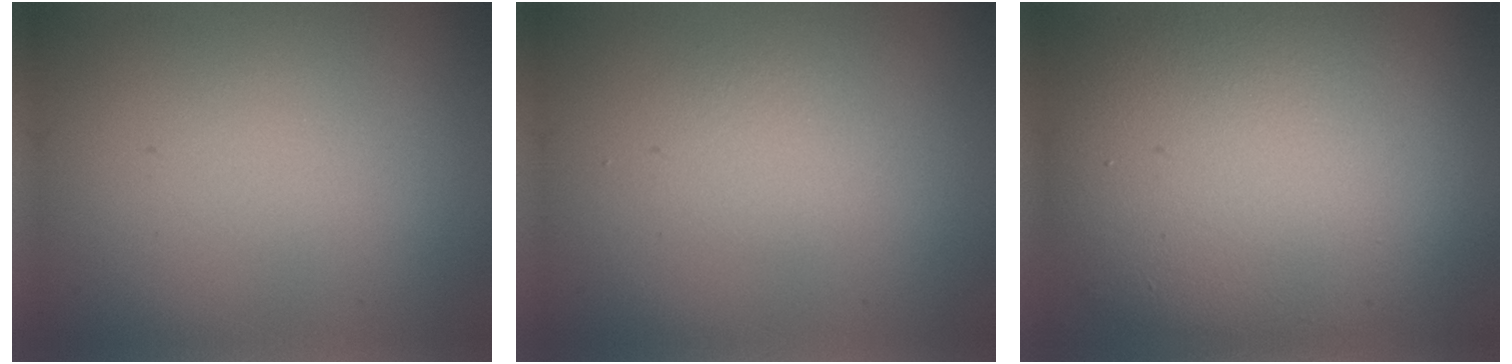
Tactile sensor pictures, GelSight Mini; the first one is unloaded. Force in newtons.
{"total": 1.3, "press": 1.3, "slide": 0.1}
{"total": 12.8, "press": 12.8, "slide": 0.5}